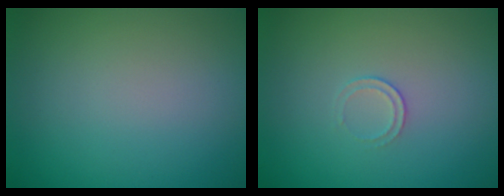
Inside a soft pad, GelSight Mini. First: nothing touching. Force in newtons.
{"total": 0.7, "press": 0.3, "slide": 0.6}